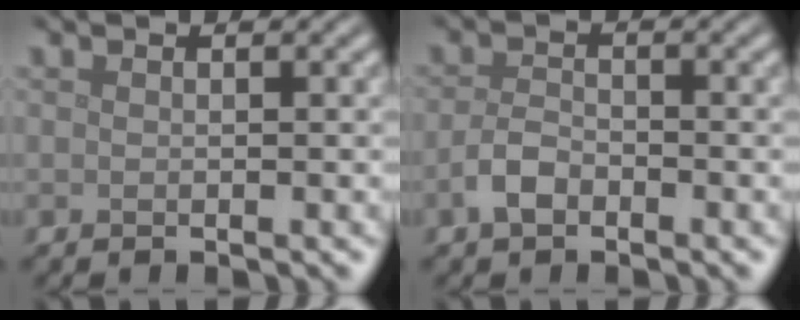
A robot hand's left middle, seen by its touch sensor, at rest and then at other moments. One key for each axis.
{"total": 2.1, "fx": -1.2, "fy": 1.1, "fz": 1.3, "tx": -0.027, "ty": 0.003, "tz": -0.029}